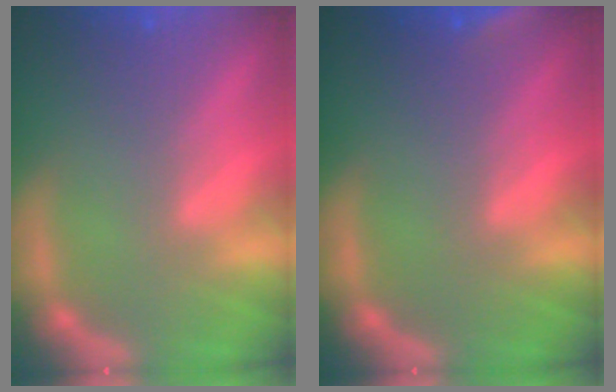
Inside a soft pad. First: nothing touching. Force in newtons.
{"total": 2.4}